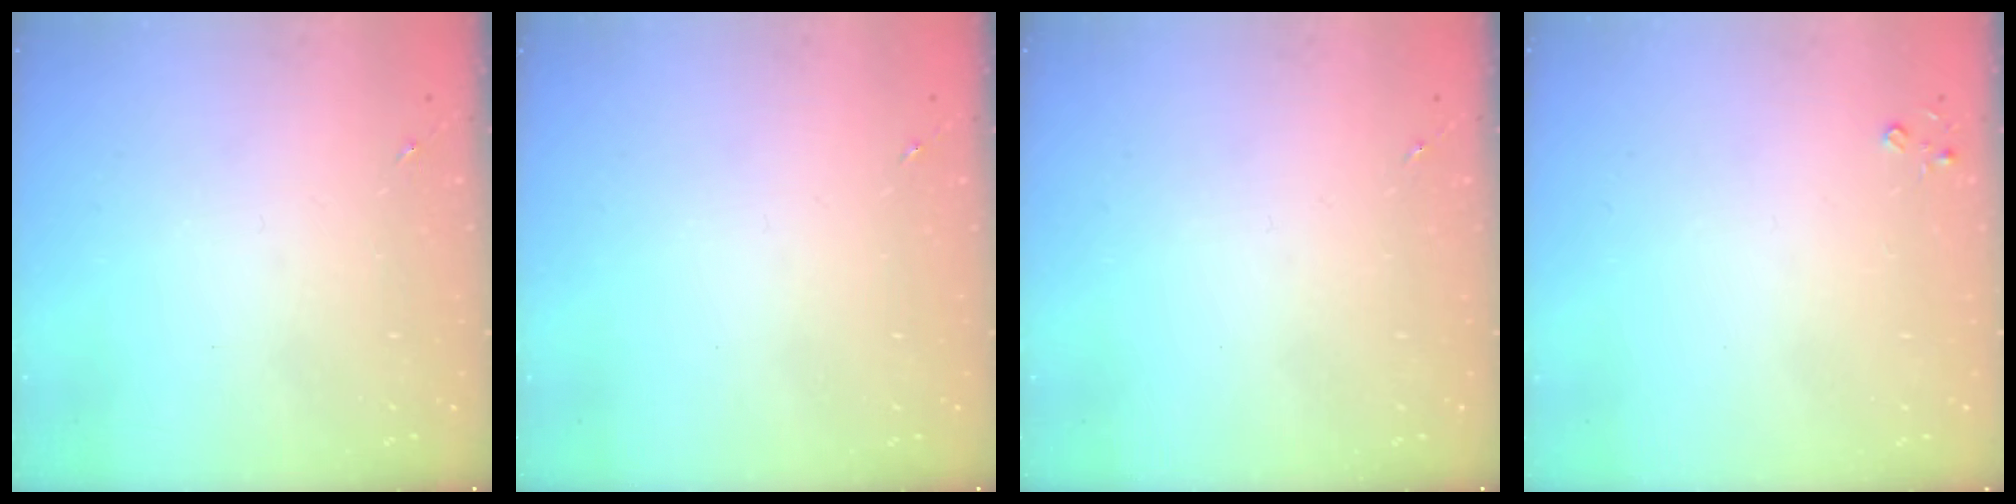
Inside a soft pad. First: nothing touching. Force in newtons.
{"total": 0.0}
{"total": 0.0}
{"total": 2.3, "press": 2.3, "slide": 0.3}